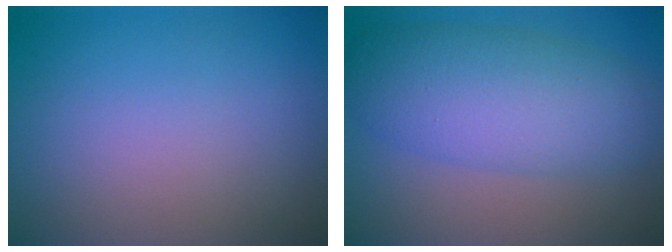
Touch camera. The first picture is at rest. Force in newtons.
{"total": 7.4, "press": 7.4, "slide": 0.2}